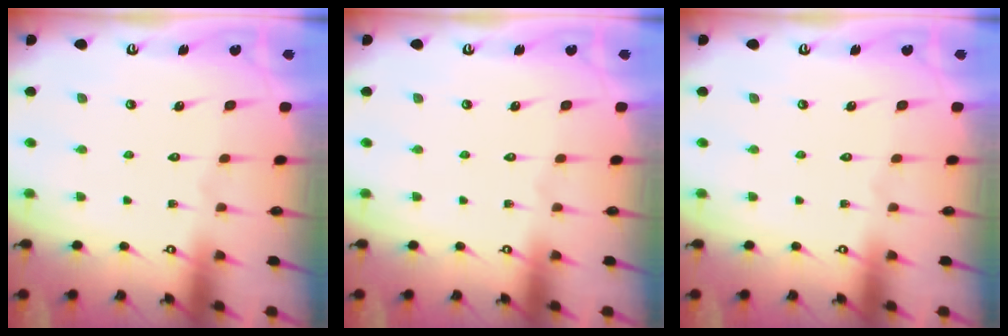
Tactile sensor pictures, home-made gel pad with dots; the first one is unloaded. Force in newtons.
{"total": 0.0}
{"total": 0.0}